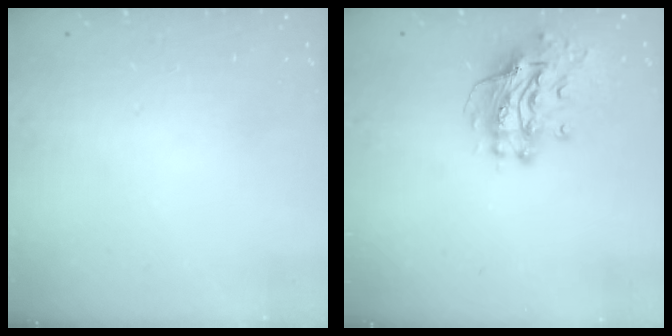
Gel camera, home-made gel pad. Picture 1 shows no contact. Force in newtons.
{"total": 12.8, "press": 12.7, "slide": 1.1}